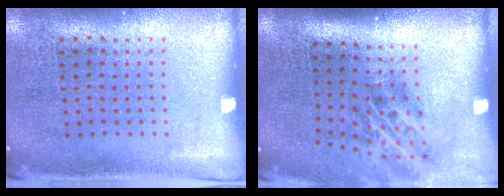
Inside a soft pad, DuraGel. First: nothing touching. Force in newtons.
{"total": 2.0, "press": 1.3, "slide": 1.5}